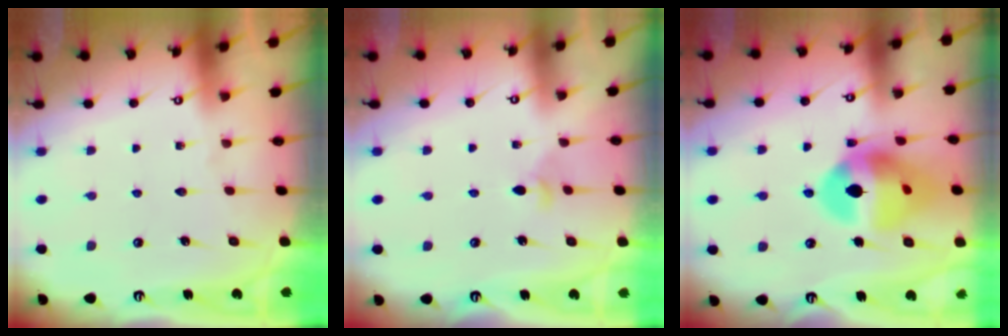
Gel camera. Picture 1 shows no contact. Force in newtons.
{"total": 3.8, "press": 3.7, "slide": 0.8}
{"total": 15.6, "press": 14.5, "slide": 5.7}